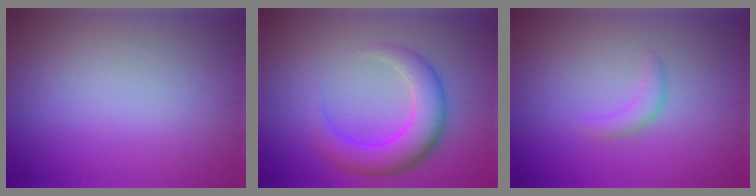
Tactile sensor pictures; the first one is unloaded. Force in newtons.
{"total": 5.6, "press": 5.6, "slide": 0.1}
{"total": 1.4, "press": 1.4, "slide": 0.2}